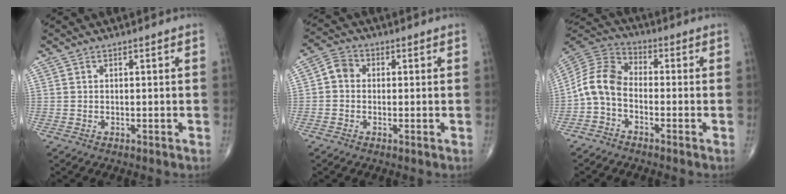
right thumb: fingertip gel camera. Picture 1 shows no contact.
{"total": 3.8, "force": [-0.2, 3.3, 2.0], "torque": [-0.024, 0.011, -0.014]}
{"total": 8.3, "force": [-2.5, 5.4, 5.8], "torque": [-0.108, 0.039, -0.067]}